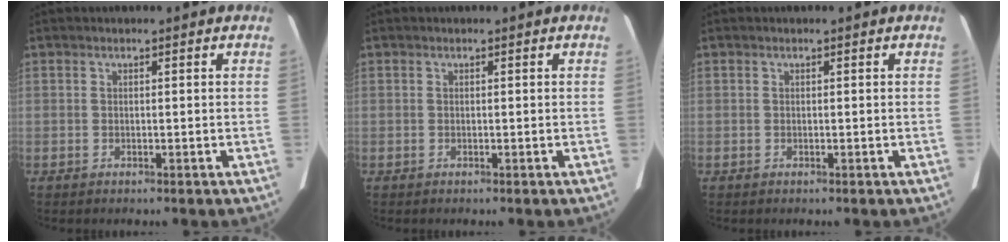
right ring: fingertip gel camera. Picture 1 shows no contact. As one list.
[{"total": 0.0}, {"total": 0.0}]